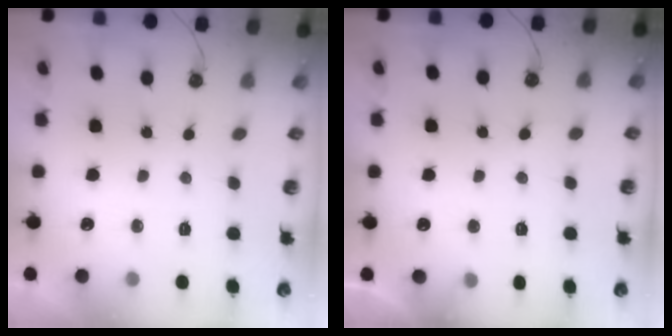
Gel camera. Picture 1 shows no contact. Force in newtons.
{"total": 5.7, "press": 5.7, "slide": 0.5}